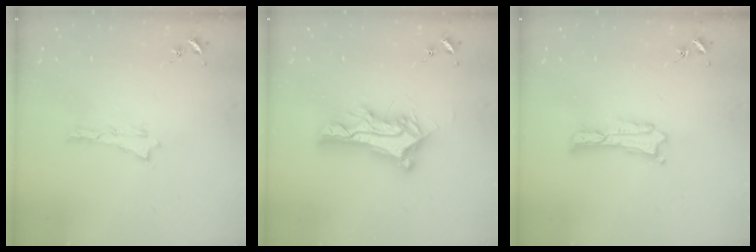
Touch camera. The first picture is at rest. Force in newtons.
{"total": 11.0, "press": 11.0, "slide": 0.9}
{"total": 0.6, "press": 0.6, "slide": 0.2}